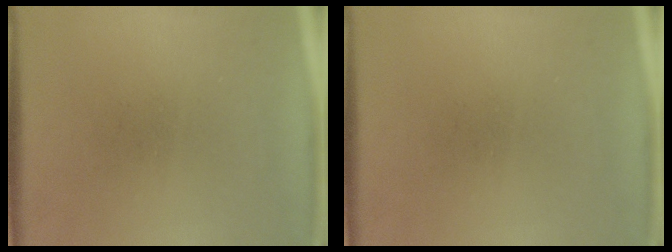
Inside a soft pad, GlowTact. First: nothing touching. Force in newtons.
{"total": 0.0}